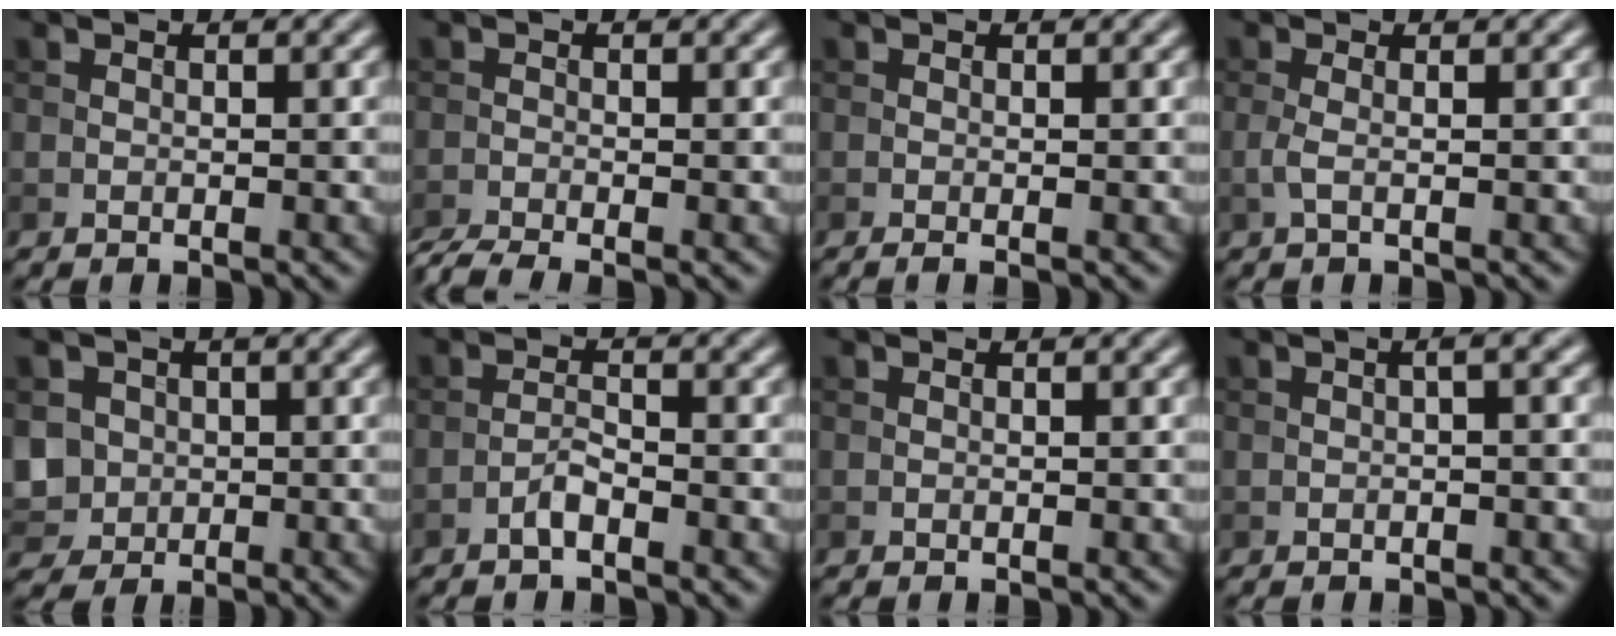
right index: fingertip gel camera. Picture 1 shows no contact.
{"total": 2.9, "force": [-2.4, 0.4, 1.5], "torque": [-0.028, -0.012, -0.056]}
{"total": 0.8, "force": [-0.3, 0.2, 0.8], "torque": [-0.012, -0.007, -0.005]}
{"total": 1.3, "force": [-0.2, 0.3, 1.2], "torque": [-0.028, -0.001, -0.006]}
{"total": 4.7, "force": [0.1, 4.3, 1.8], "torque": [-0.043, 0.006, -0.004]}
{"total": 1.6, "force": [-1.1, 0.3, 1.1], "torque": [-0.022, 0.006, -0.025]}
{"total": 0.0}
{"total": 1.5, "force": [0.2, 0.3, 1.5], "torque": [-0.022, 0.004, 0.000]}